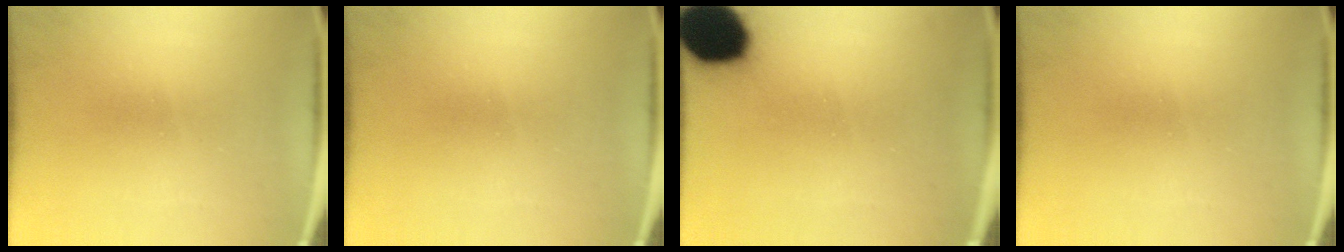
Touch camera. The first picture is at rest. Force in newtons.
{"total": 0.0}
{"total": 16.8}
{"total": 0.0}